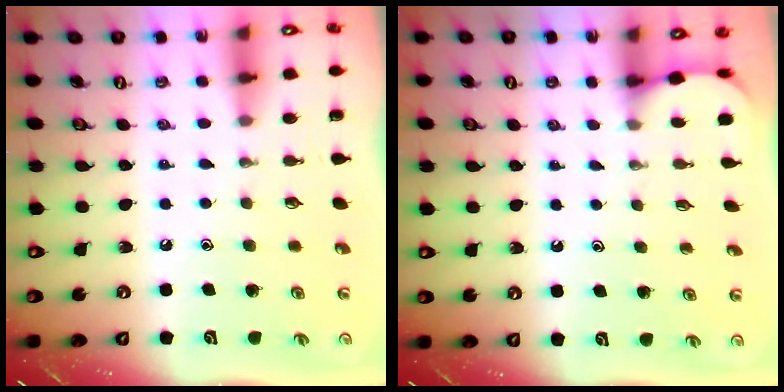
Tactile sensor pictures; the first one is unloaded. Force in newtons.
{"total": 1.4, "press": 1.4, "slide": 0.1}